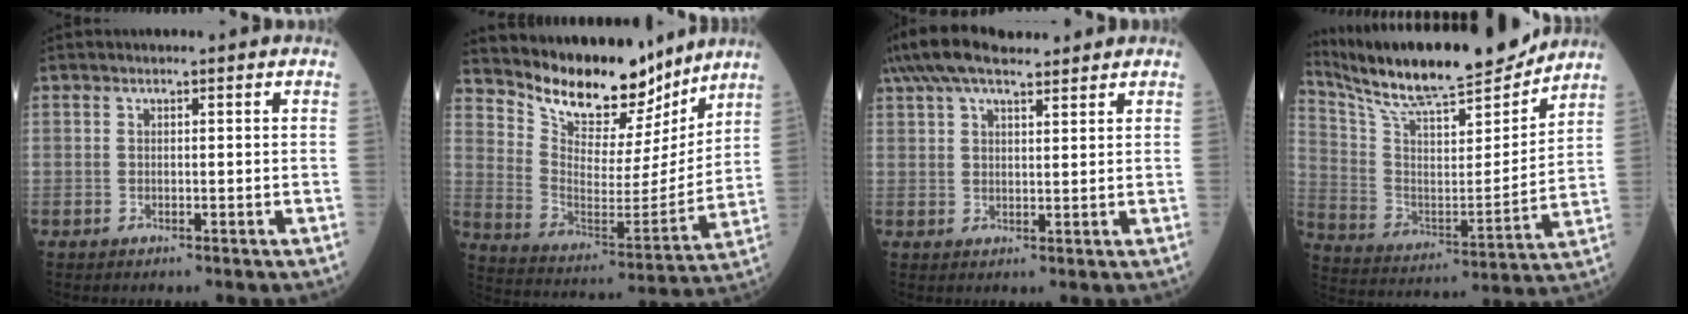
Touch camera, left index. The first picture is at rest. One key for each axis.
{"total": 15.9, "fx": 14.2, "fy": 4.7, "fz": 5.5, "tx": -0.107, "ty": -0.029, "tz": 0.234}
{"total": 11.0, "fx": 8.9, "fy": 3.0, "fz": 5.9, "tx": -0.115, "ty": 0.048, "tz": 0.152}
{"total": 21.7, "fx": 19.4, "fy": 2.7, "fz": 9.3, "tx": -0.177, "ty": -0.011, "tz": 0.320}